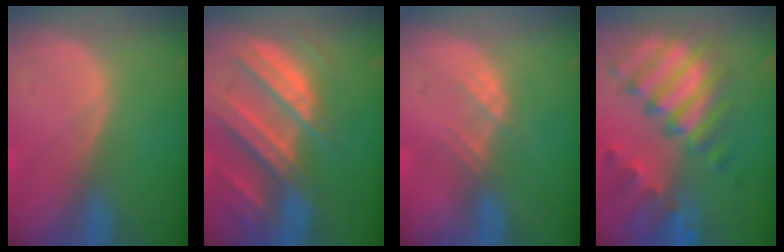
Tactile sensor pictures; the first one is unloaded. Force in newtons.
{"total": 10.6, "press": 9.4, "slide": 5.0}
{"total": 2.3, "press": 2.1, "slide": 0.7}
{"total": 11.5, "press": 9.9, "slide": 5.9}